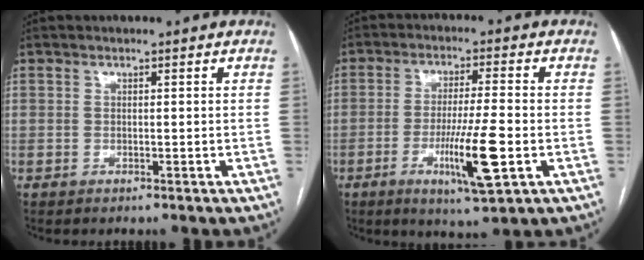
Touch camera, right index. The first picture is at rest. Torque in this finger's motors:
{"motor_torque": [0.78, 0.05, 0.24, 0.16]}